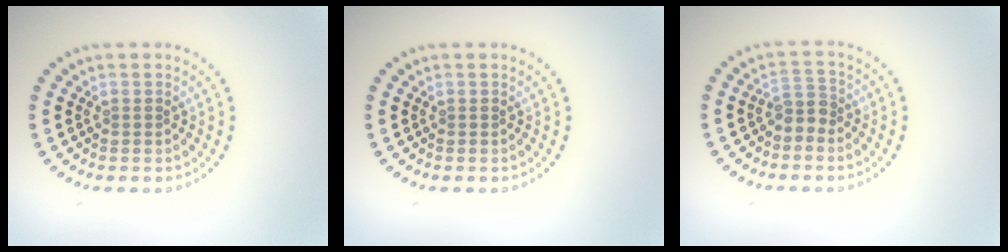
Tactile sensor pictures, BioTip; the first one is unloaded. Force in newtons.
{"total": 0.0}
{"total": 1.9, "press": 1.5, "slide": 1.2}